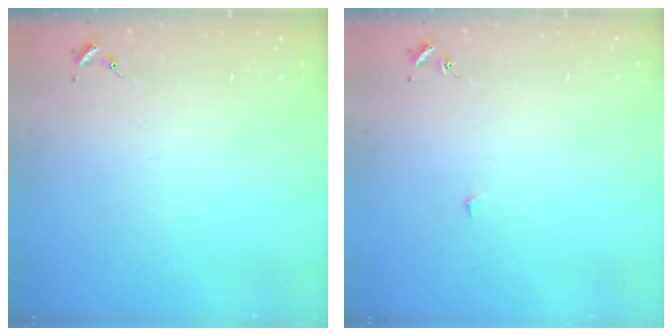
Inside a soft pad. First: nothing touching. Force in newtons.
{"total": 2.3, "press": 2.3, "slide": 0.1}